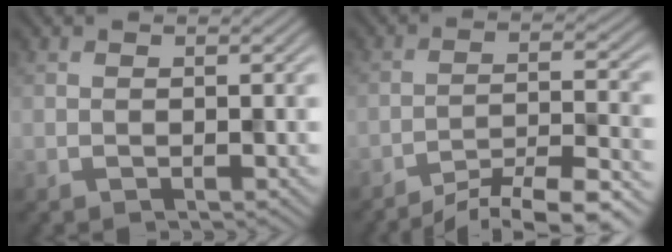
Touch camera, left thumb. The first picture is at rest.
{"total": 9.7, "force": [-8.2, 1.6, 4.9], "torque": [-0.080, -0.003, -0.126]}